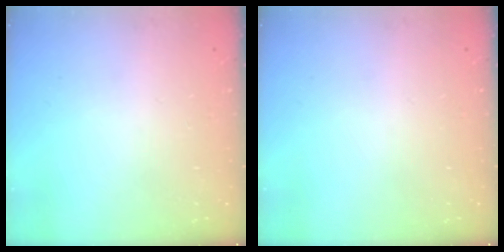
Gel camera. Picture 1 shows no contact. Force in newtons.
{"total": 0.0}